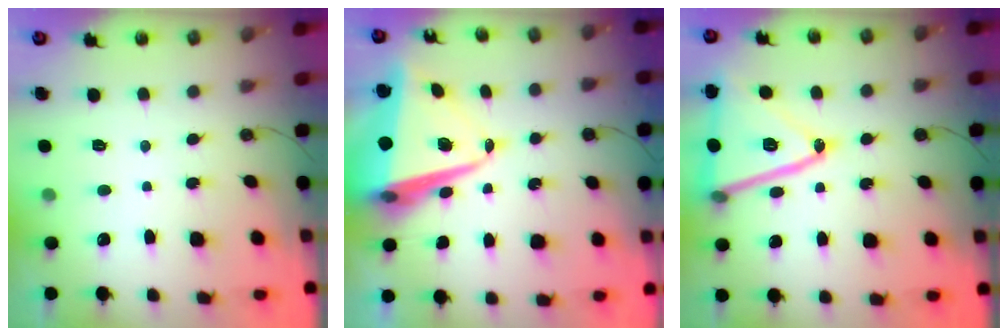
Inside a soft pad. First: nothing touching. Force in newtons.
{"total": 13.6, "press": 13.5, "slide": 1.6}
{"total": 21.9, "press": 21.6, "slide": 3.3}